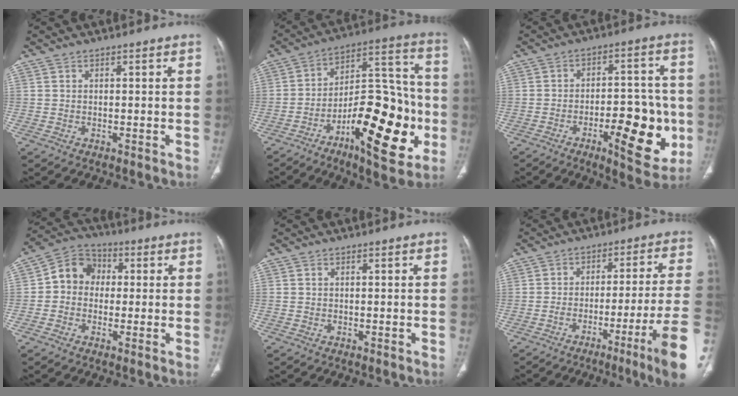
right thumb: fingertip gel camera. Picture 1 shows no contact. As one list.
[{"total": 23.1, "force": [-7.8, 9.2, 19.6], "torque": [-0.267, 0.051, -0.114]}, {"total": 15.2, "force": [-4.6, 5.9, 13.2], "torque": [-0.149, 0.022, -0.057]}, {"total": 8.1, "force": [0.1, 7.1, 3.8], "torque": [-0.041, 0.027, -0.014]}, {"total": 0.0}, {"total": 15.5, "force": [-7.1, -0.9, 13.7], "torque": [-0.165, 0.035, -0.105]}]